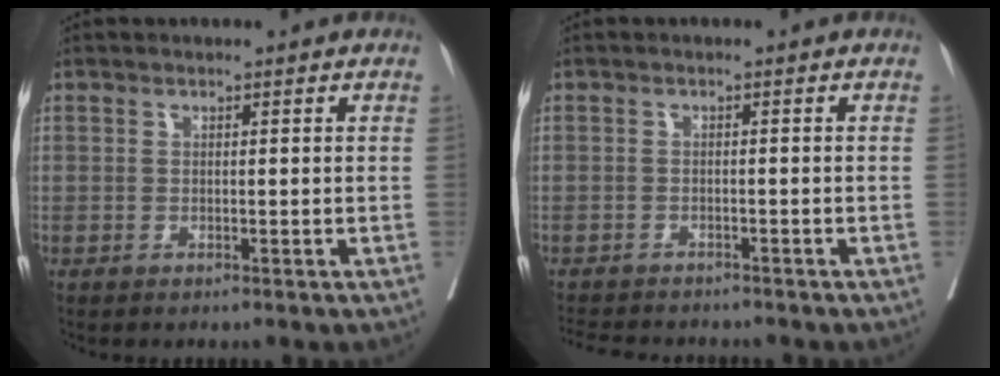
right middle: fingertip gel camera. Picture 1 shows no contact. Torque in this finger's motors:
{"motor_torque": [-0.04, -0.03, 0.00, 0.00]}